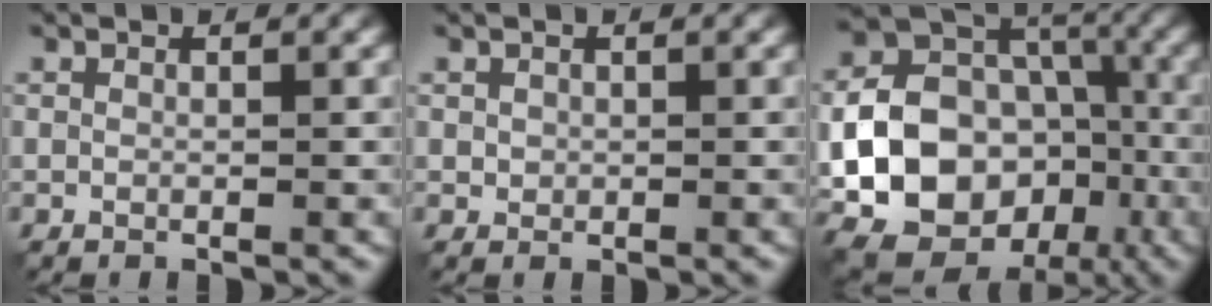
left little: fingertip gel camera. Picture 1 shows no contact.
{"total": 0.7, "force": [0.2, 0.6, 0.1], "torque": [0.000, -0.003, 0.006]}
{"total": 17.2, "force": [-3.9, 14.3, 8.7], "torque": [-0.173, -0.020, -0.070]}